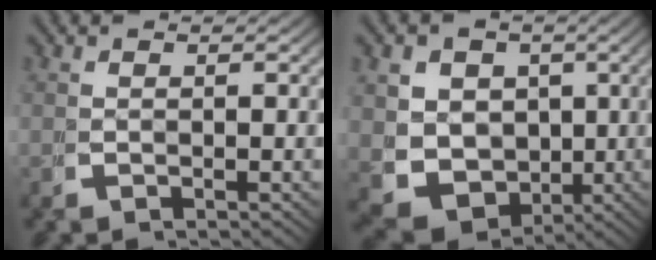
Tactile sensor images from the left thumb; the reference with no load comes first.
{"total": 11.5, "force": [-1.9, 9.7, 5.7], "torque": [-0.141, -0.060, -0.015]}